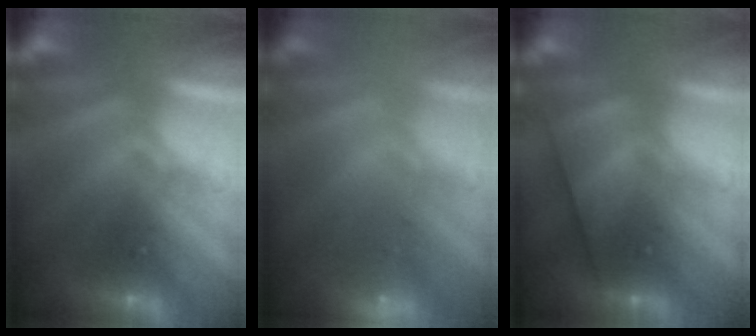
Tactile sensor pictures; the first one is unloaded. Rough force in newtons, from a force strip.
{"total": 2.3}
{"total": 2.7}